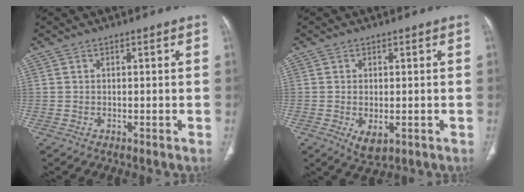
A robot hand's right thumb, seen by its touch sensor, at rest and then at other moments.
{"total": 3.8, "force": [-1.2, 1.9, 3.1], "torque": [-0.052, -0.010, -0.009]}